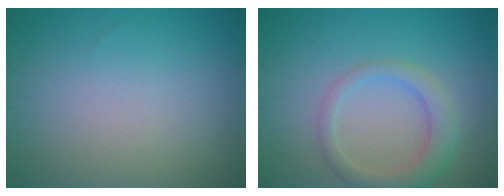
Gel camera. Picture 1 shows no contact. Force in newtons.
{"total": 3.5, "press": 3.5, "slide": 0.4}